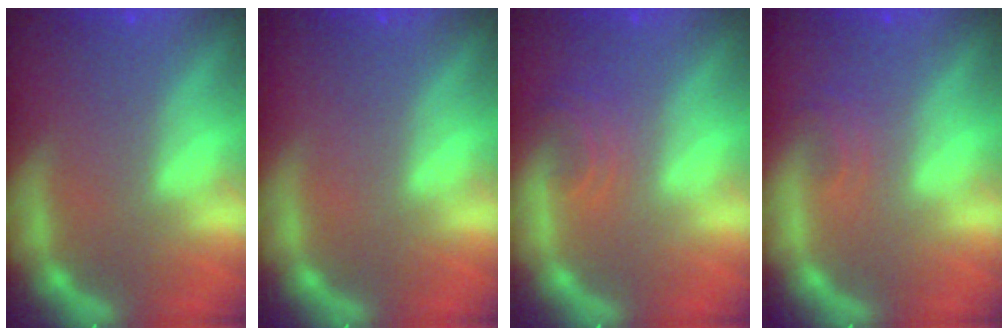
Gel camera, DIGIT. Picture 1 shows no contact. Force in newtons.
{"total": 0.0}
{"total": 2.4}
{"total": 1.4}